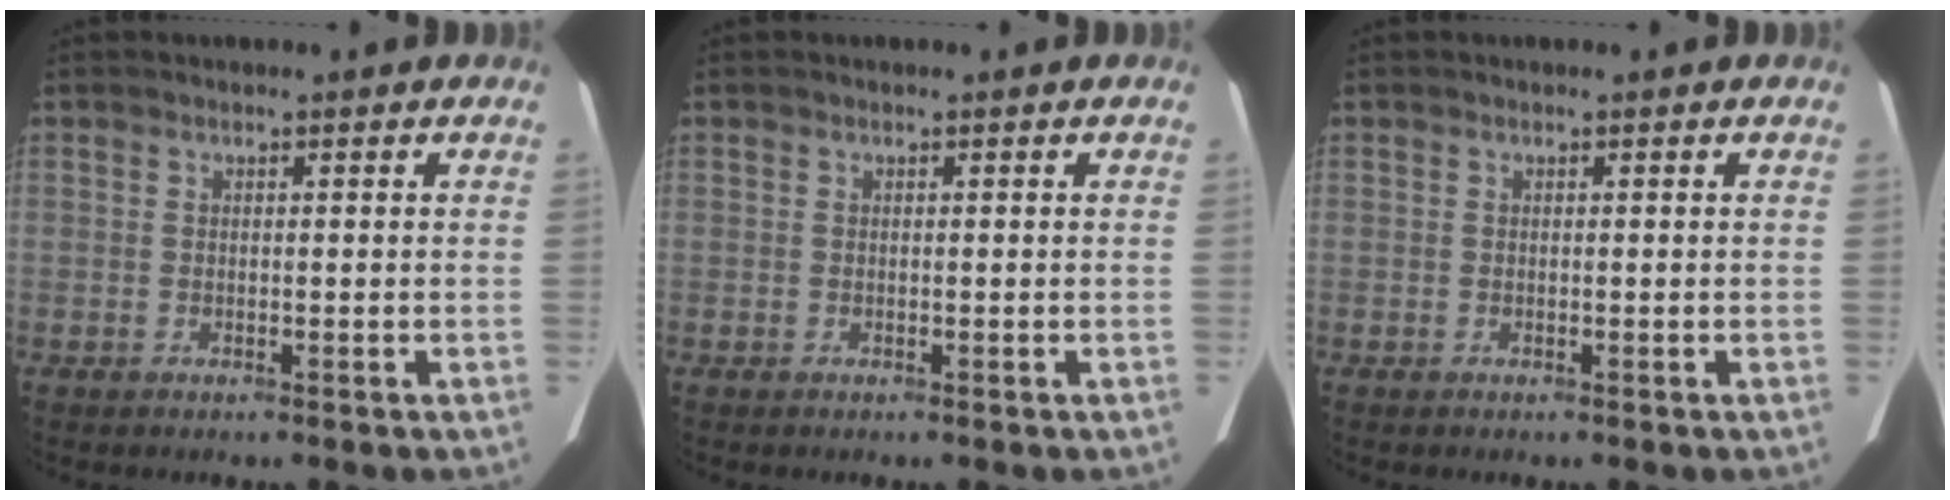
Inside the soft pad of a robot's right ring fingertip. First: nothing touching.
{"total": 0.0}
{"total": 0.0}